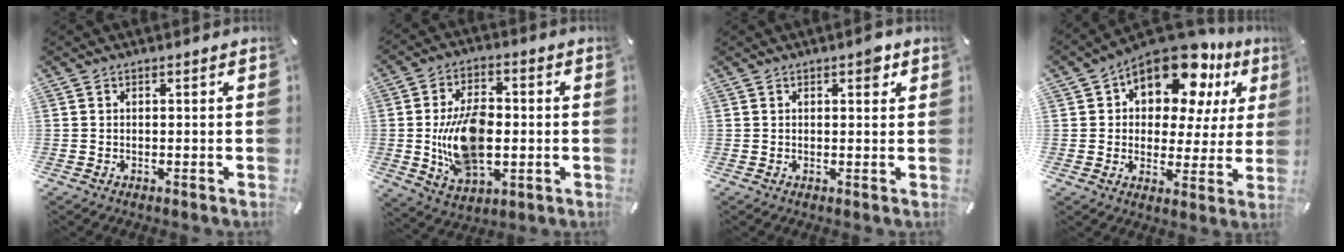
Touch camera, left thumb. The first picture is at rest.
{"total": 15.9, "force": [-1.2, 10.1, 12.2], "torque": [-0.230, -0.003, -0.019]}
{"total": 2.9, "force": [1.4, 1.4, 2.0], "torque": [-0.013, -0.006, 0.016]}
{"total": 15.8, "force": [10.9, 8.1, 8.2], "torque": [-0.125, -0.079, 0.188]}